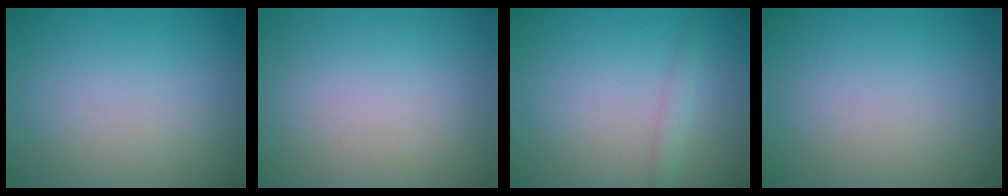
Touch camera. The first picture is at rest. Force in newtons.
{"total": 0.0}
{"total": 1.2, "press": 1.2, "slide": 0.0}
{"total": 0.0}